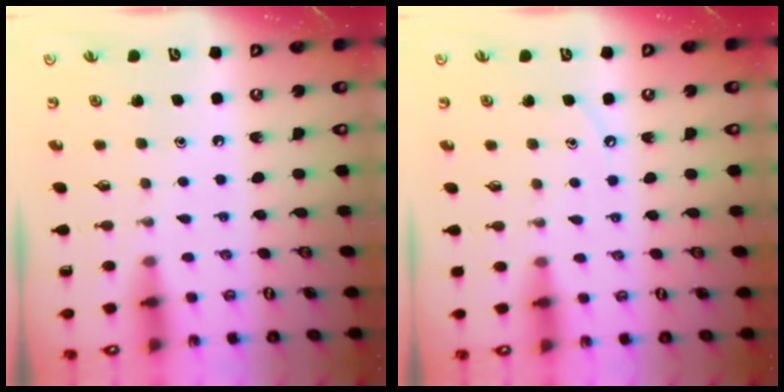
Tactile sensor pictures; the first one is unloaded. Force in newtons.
{"total": 2.7, "press": 2.7, "slide": 0.5}